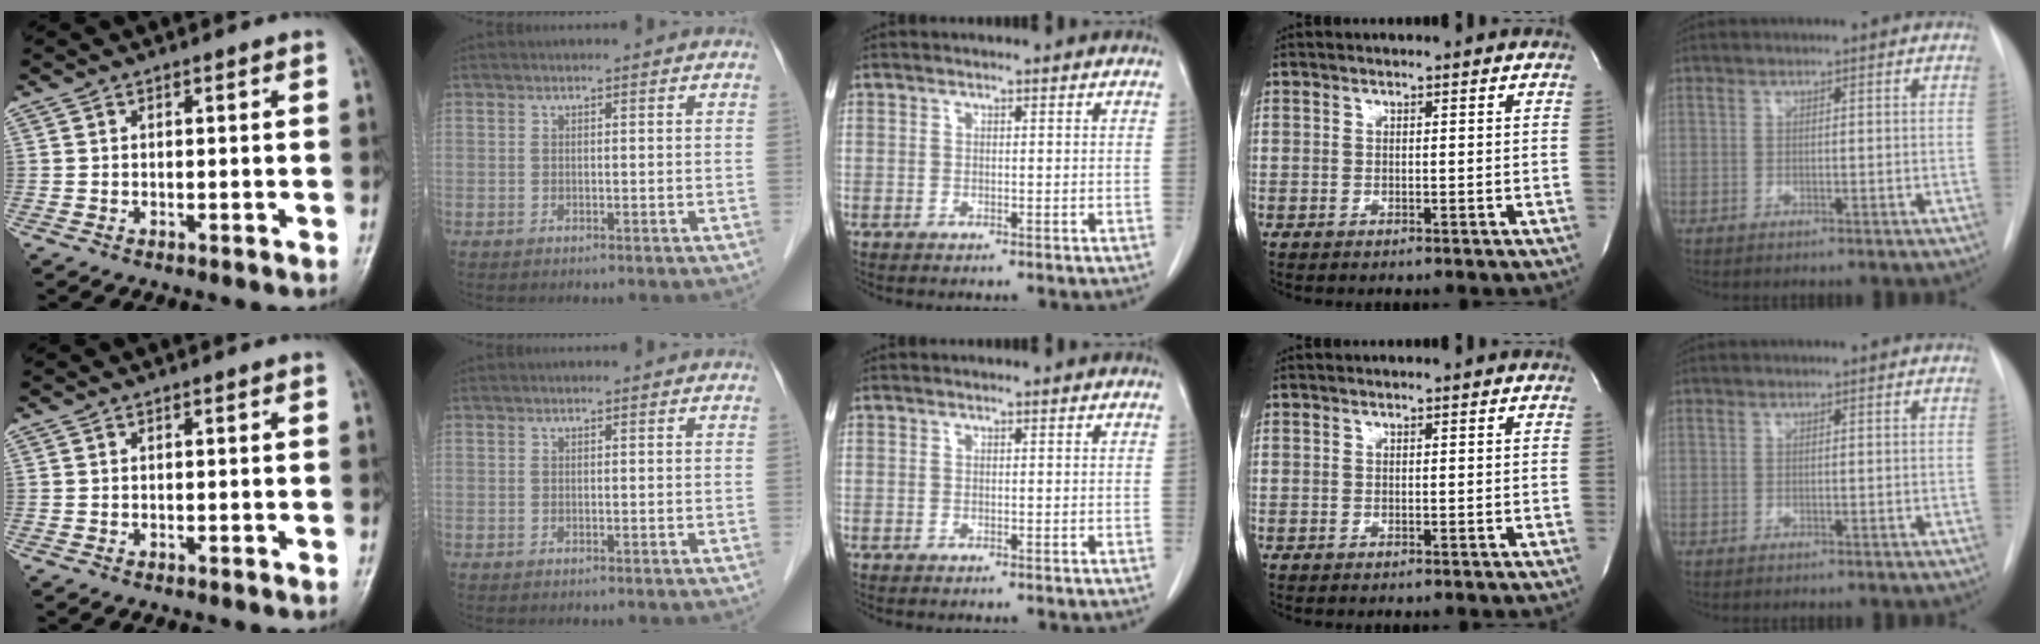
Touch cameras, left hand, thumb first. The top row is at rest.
{}